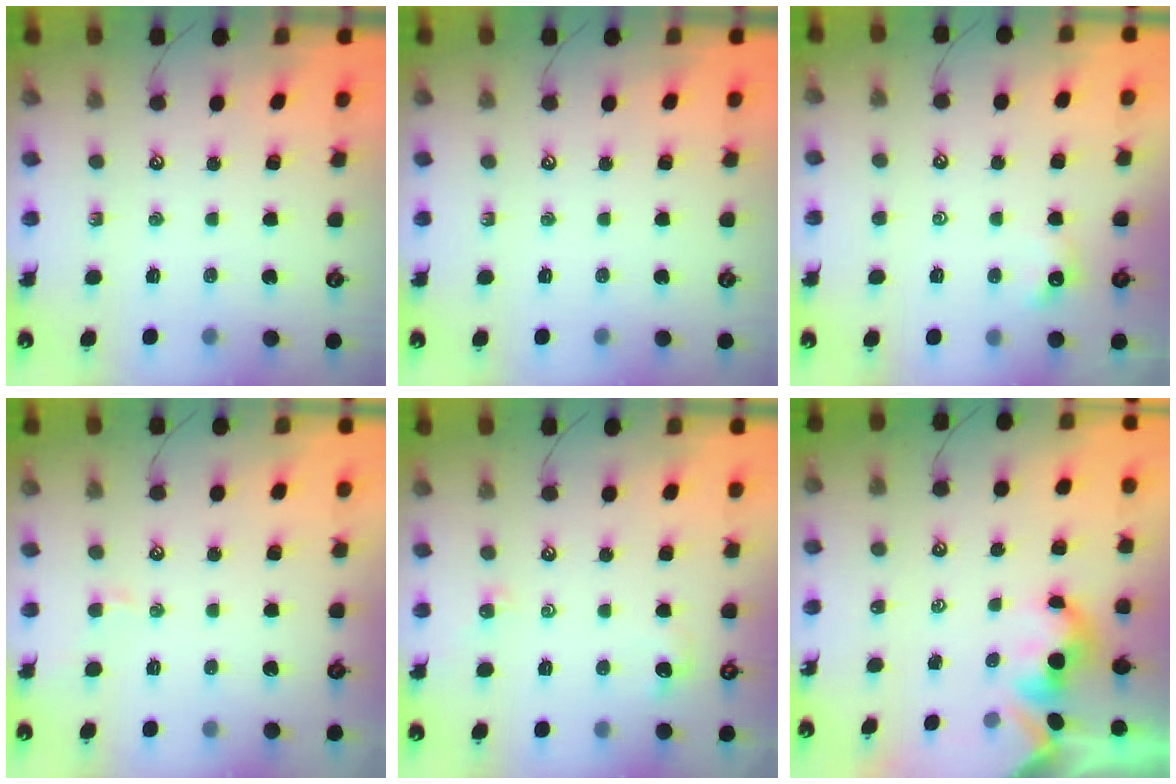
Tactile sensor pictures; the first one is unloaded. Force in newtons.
{"total": 0.0}
{"total": 1.3, "press": 1.2, "slide": 0.4}
{"total": 1.4, "press": 1.3, "slide": 0.4}
{"total": 1.5, "press": 1.4, "slide": 0.6}
{"total": 1.5, "press": 1.5, "slide": 0.2}